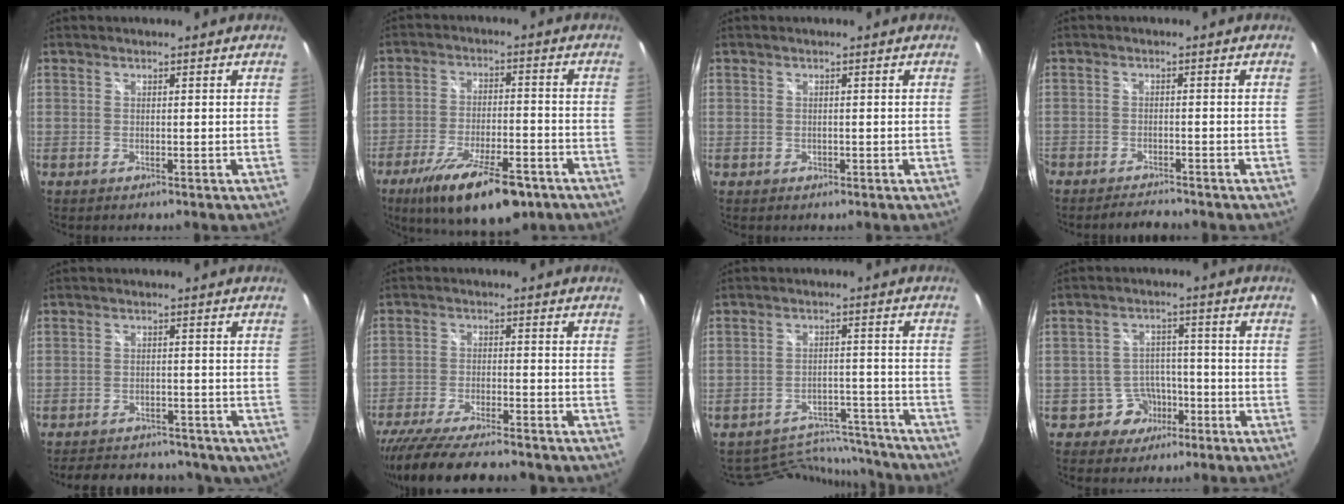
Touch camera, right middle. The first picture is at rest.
{"total": 16.8, "force": [-11.1, 5.5, 11.3], "torque": [-0.210, -0.031, -0.173]}
{"total": 0.7, "force": [-0.3, 0.6, 0.1], "torque": [0.000, -0.001, -0.004]}
{"total": 4.0, "force": [-3.8, 0.7, 1.0], "torque": [-0.033, -0.002, -0.061]}
{"total": 15.0, "force": [-11.6, 7.0, 6.3], "torque": [-0.131, 0.007, -0.144]}
{"total": 16.2, "force": [-13.8, 3.3, 7.9], "torque": [-0.161, -0.040, -0.222]}
{"total": 11.5, "force": [-11.2, 2.4, 0.5], "torque": [-0.019, 0.024, -0.160]}
{"total": 5.8, "force": [-3.4, 4.7, 0.6], "torque": [-0.022, 0.025, -0.048]}